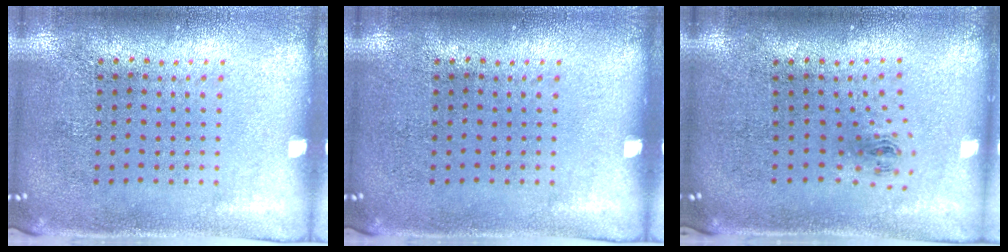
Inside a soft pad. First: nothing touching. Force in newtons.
{"total": 0.0}
{"total": 1.0, "press": 0.4, "slide": 0.9}